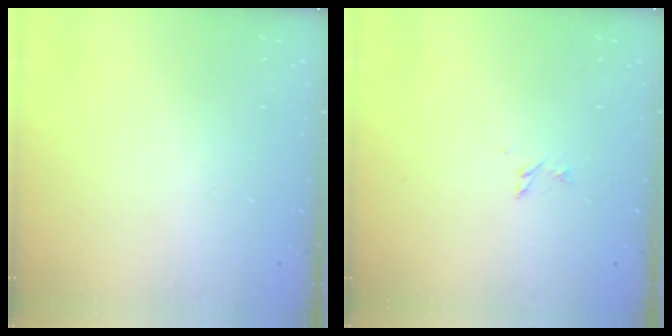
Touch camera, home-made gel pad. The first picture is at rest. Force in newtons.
{"total": 3.3, "press": 3.3, "slide": 0.3}